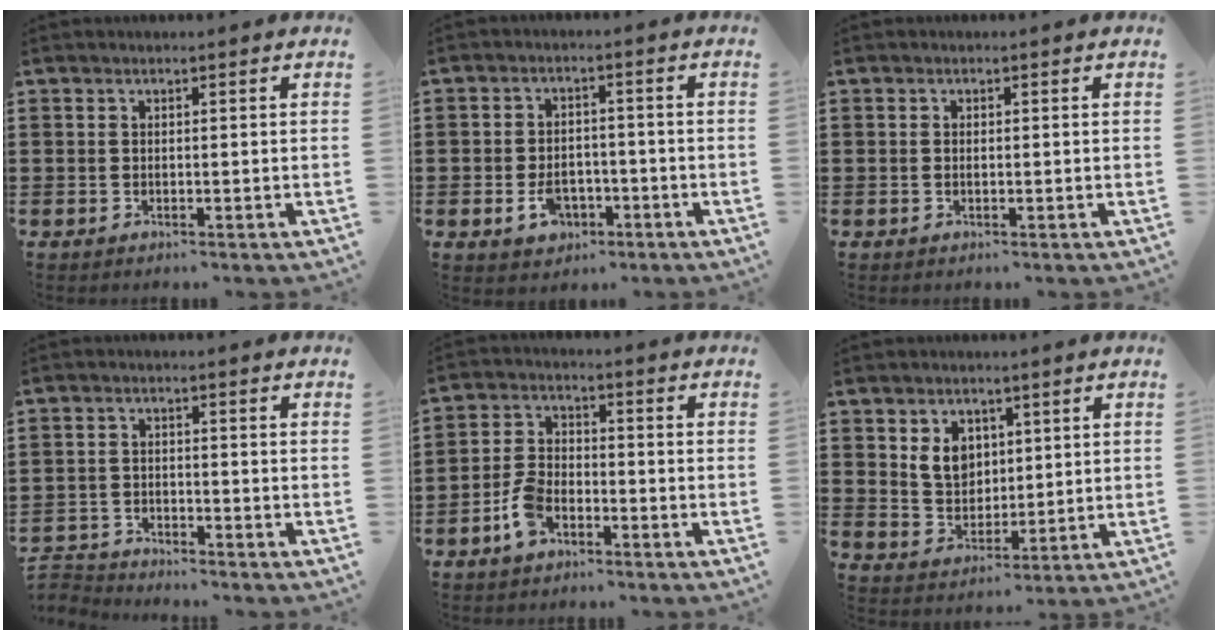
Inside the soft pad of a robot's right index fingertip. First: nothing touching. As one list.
[{"total": 4.5, "force": [-1.9, 3.2, 2.6], "torque": [-0.047, 0.001, -0.038]}, {"total": 0.6, "force": [-0.1, 0.2, 0.5], "torque": [-0.013, -0.003, -0.001]}, {"total": 2.9, "force": [-2.9, 0.3, -0.3], "torque": [-0.003, -0.001, -0.064]}, {"total": 5.6, "force": [-3.2, 2.8, 3.7], "torque": [-0.096, 0.002, -0.066]}, {"total": 5.9, "force": [2.2, 4.7, 2.7], "torque": [-0.064, 0.012, 0.039]}]